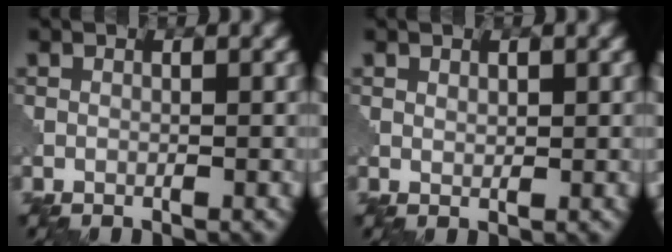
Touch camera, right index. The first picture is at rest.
{"total": 0.7, "force": [0.5, 0.4, 0.3], "torque": [-0.007, -0.002, 0.010]}